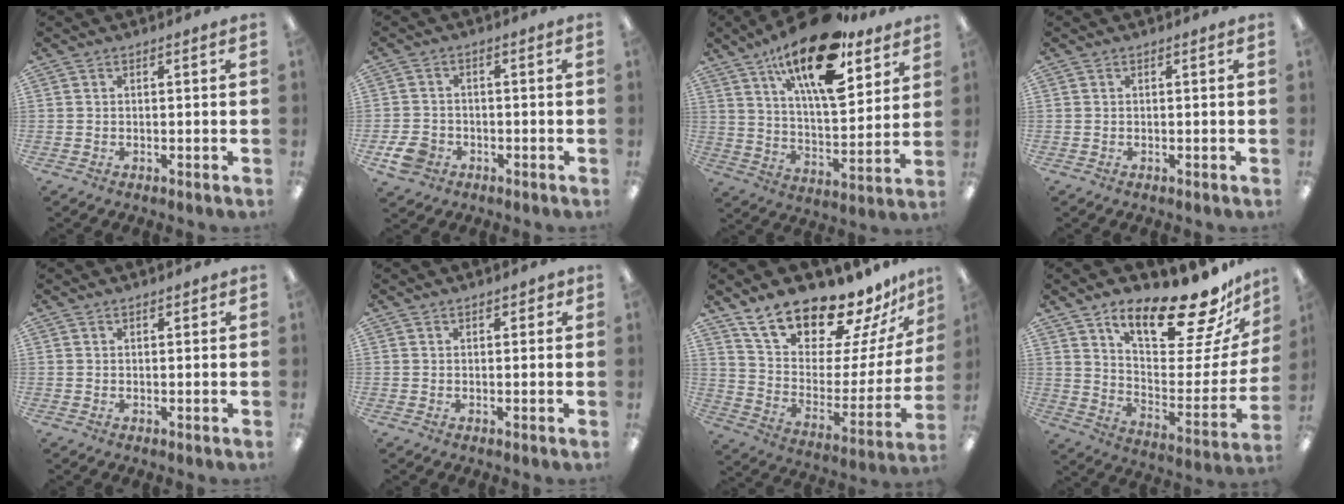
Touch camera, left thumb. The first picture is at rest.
{"total": 5.4, "force": [-2.6, 4.1, 2.4], "torque": [-0.054, 0.012, -0.048]}
{"total": 21.6, "force": [14.0, 8.0, 14.3], "torque": [-0.237, -0.077, 0.235]}
{"total": 0.0}
{"total": 0.9, "force": [0.7, 0.4, 0.2], "torque": [0.003, -0.002, 0.011]}
{"total": 1.4, "force": [1.0, 0.8, 0.6], "torque": [-0.011, 0.001, 0.019]}
{"total": 20.2, "force": [17.2, 6.6, 8.4], "torque": [-0.142, -0.133, 0.300]}
{"total": 19.8, "force": [16.0, 5.3, 10.5], "torque": [-0.152, -0.125, 0.264]}